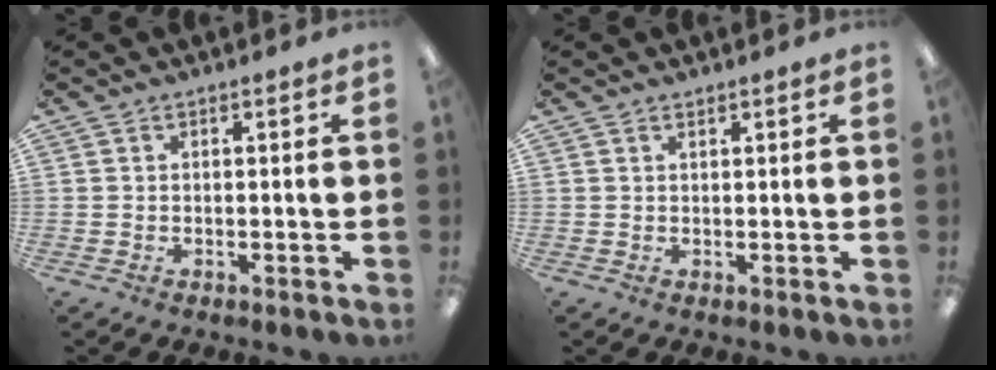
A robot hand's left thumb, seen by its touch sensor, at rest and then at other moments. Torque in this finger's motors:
{"motor_torque": [0.20, -0.02, -0.19, 0.05, -0.02]}